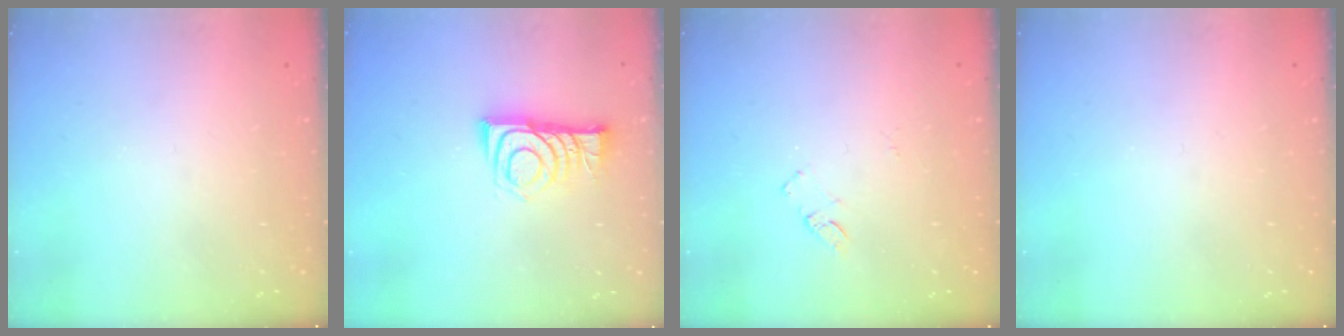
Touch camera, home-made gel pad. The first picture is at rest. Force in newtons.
{"total": 8.2, "press": 8.2, "slide": 0.9}
{"total": 6.2, "press": 6.2, "slide": 0.5}
{"total": 0.0}